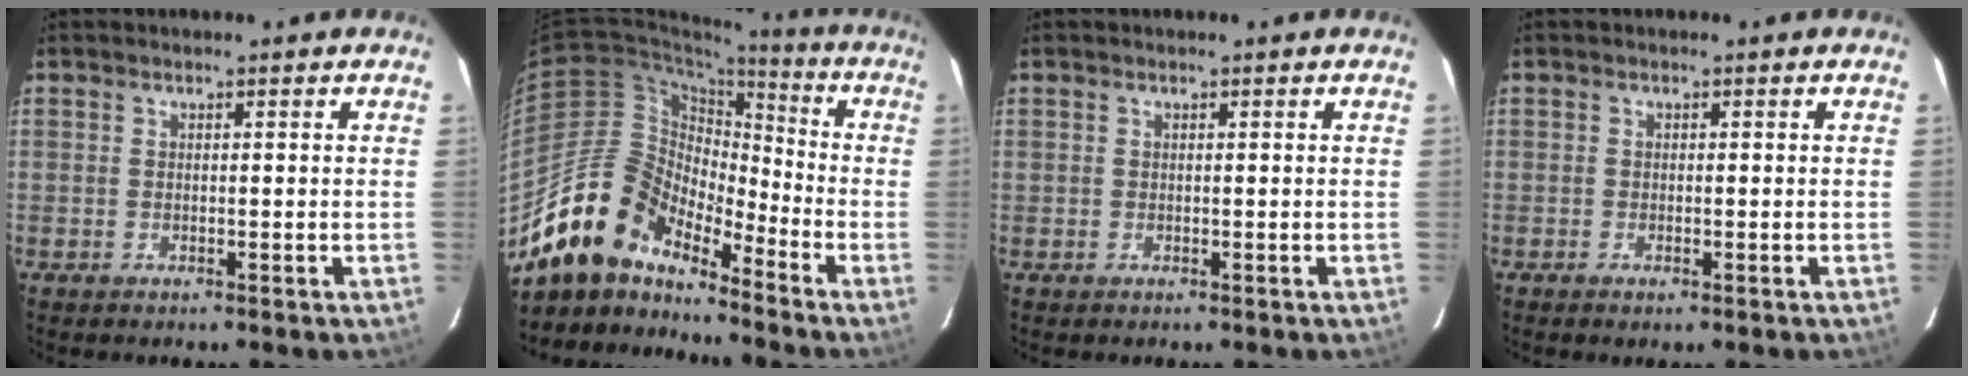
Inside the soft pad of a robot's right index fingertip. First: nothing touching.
{"total": 15.6, "force": [-13.6, 5.5, 5.4], "torque": [-0.098, 0.013, -0.257]}
{"total": 0.0}
{"total": 0.9, "force": [-0.6, 0.4, 0.6], "torque": [-0.012, -0.003, -0.010]}